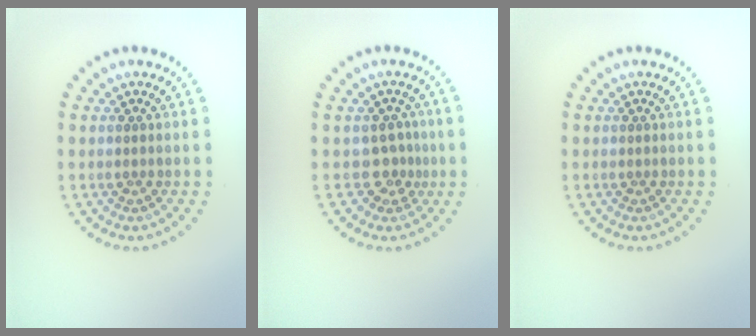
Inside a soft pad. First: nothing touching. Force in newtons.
{"total": 2.2, "press": 1.5, "slide": 1.6}
{"total": 0.0}